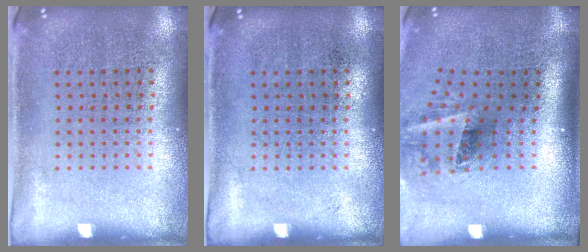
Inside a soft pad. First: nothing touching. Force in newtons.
{"total": 0.0}
{"total": 2.0, "press": 1.2, "slide": 1.6}